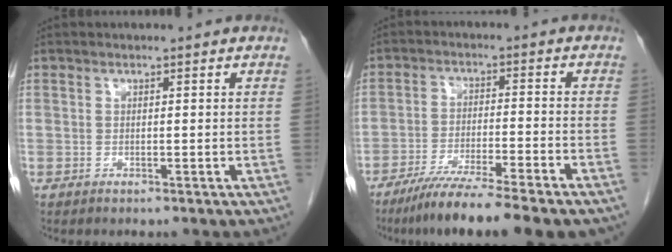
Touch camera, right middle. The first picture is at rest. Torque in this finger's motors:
{"motor_torque": [1.09, -1.05, 0.68, 0.14]}